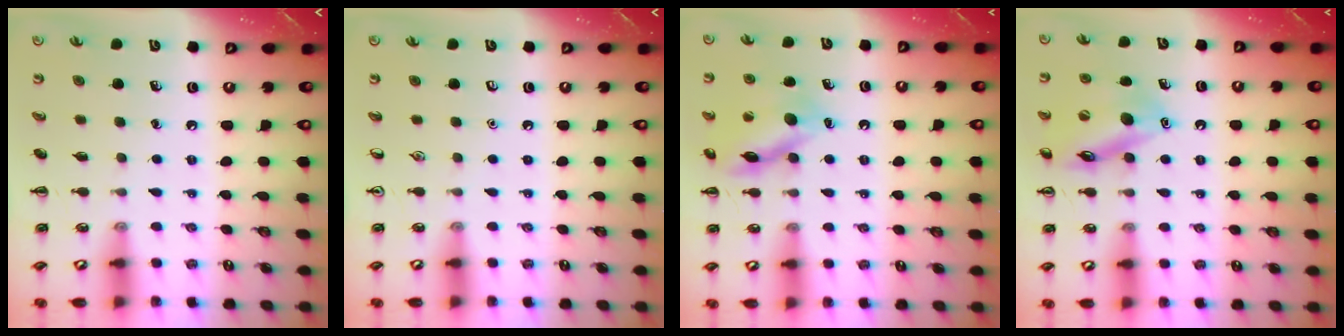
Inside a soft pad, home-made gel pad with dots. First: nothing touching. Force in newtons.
{"total": 0.0}
{"total": 13.4, "press": 13.4, "slide": 0.9}
{"total": 14.6, "press": 14.4, "slide": 2.0}